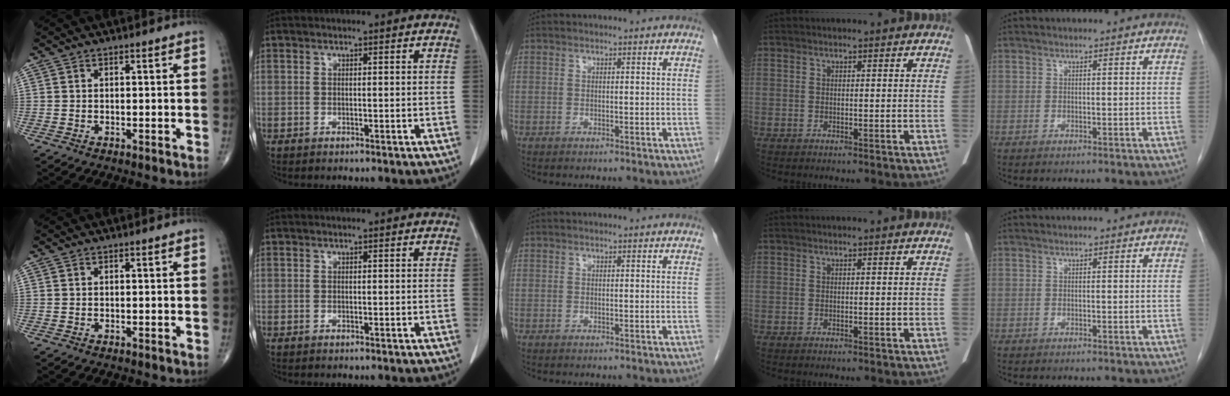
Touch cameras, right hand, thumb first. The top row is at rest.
{}